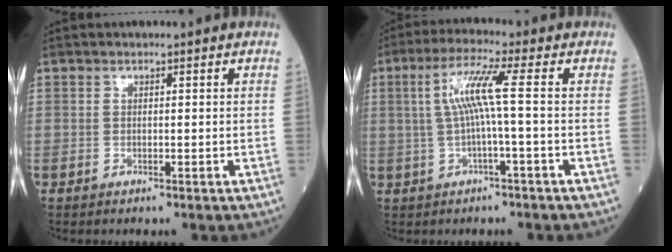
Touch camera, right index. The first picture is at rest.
{"total": 6.9, "force": [0.3, -0.5, 6.9], "torque": [-0.140, 0.017, 0.009]}